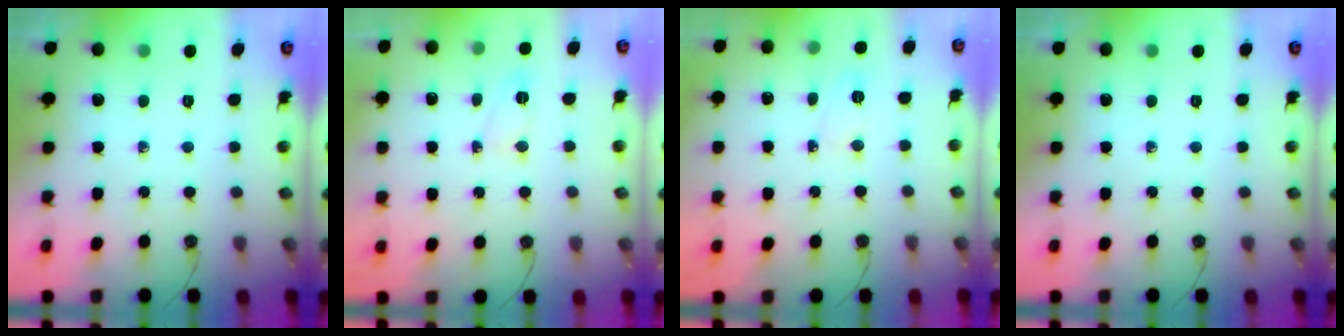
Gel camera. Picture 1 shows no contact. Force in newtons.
{"total": 3.9, "press": 3.9, "slide": 0.5}
{"total": 7.2, "press": 3.5, "slide": 6.2}
{"total": 0.0}